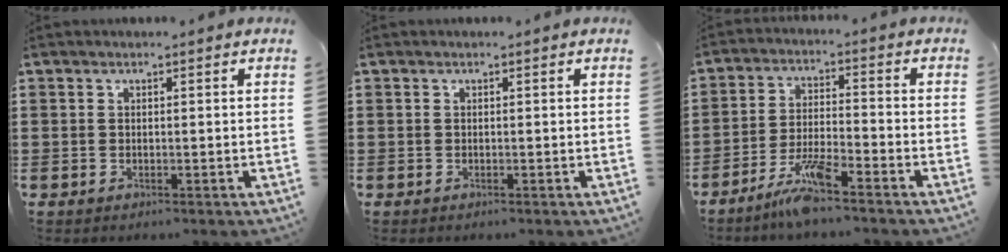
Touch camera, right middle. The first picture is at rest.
{"total": 0.0}
{"total": 6.4, "force": [-5.0, 0.3, 4.0], "torque": [-0.085, -0.009, -0.094]}